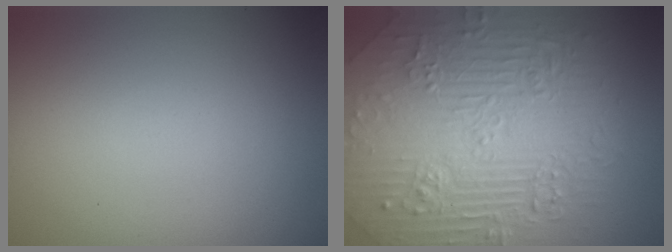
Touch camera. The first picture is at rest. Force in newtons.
{"total": 11.2, "press": 7.3, "slide": 8.4}